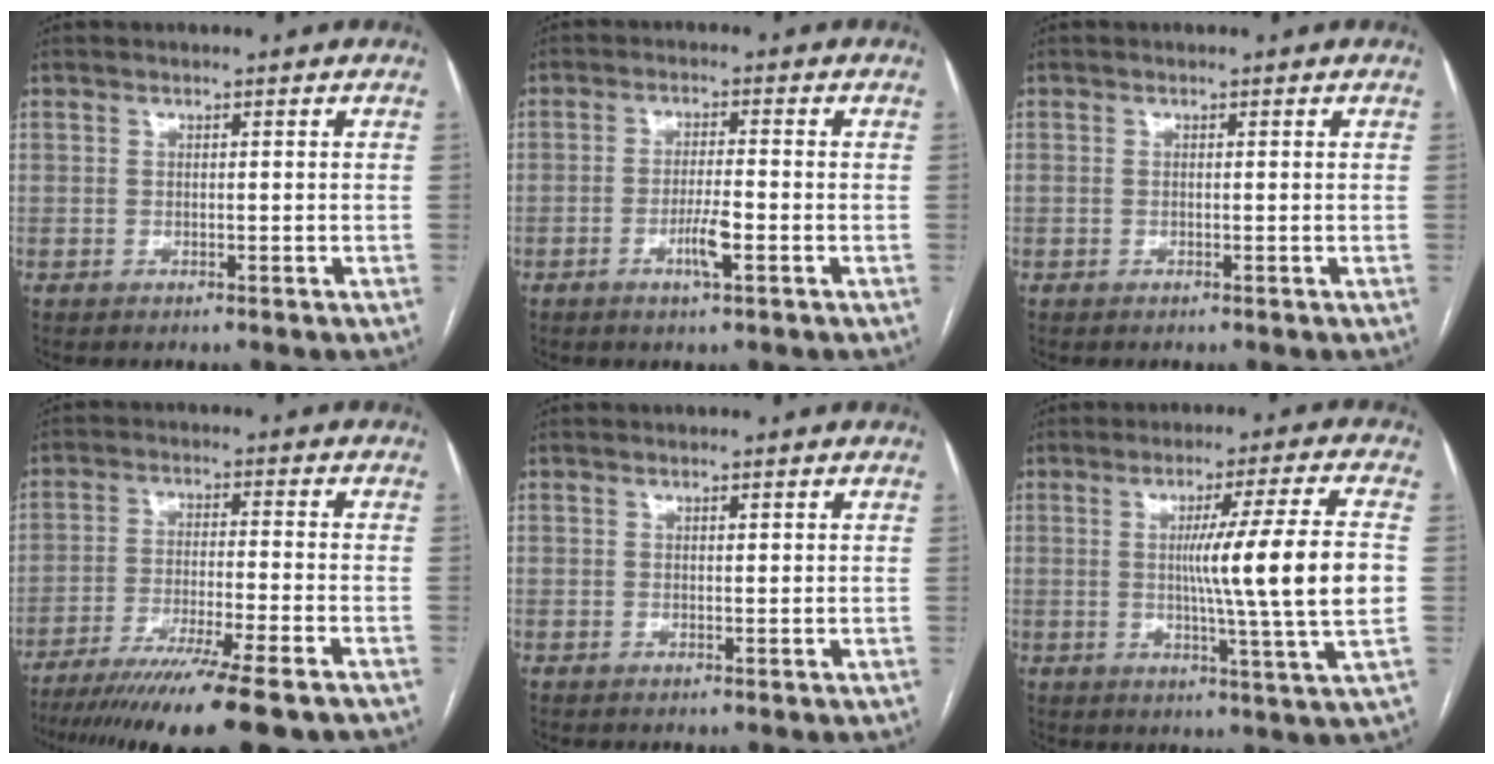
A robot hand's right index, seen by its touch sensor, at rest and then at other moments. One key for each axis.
{"total": 4.1, "fx": -1.7, "fy": 0.3, "fz": 3.8, "tx": -0.071, "ty": -0.003, "tz": -0.029}
{"total": 0.0}
{"total": 18.8, "fx": -14.8, "fy": 0.1, "fz": 11.6, "tx": -0.156, "ty": -0.048, "tz": -0.231}
{"total": 0.6, "fx": 0.3, "fy": 0.2, "fz": 0.5, "tx": -0.010, "ty": -0.001, "tz": 0.004}
{"total": 14.0, "fx": 0.3, "fy": -2.0, "fz": 13.8, "tx": -0.213, "ty": -0.014, "tz": 0.002}